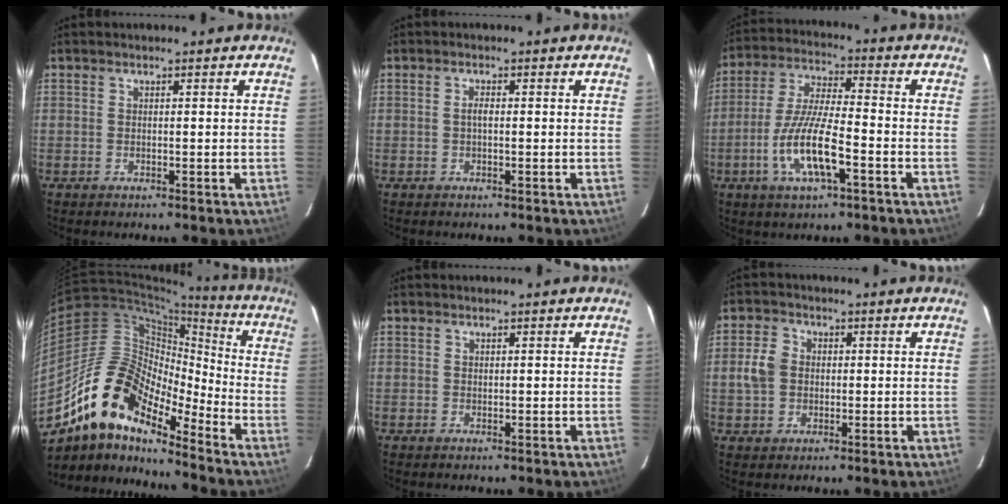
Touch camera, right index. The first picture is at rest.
{"total": 1.1, "force": [-0.1, 0.3, 1.1], "torque": [-0.022, 0.004, -0.003]}
{"total": 12.1, "force": [-4.8, 2.7, 10.8], "torque": [-0.224, -0.008, -0.091]}
{"total": 17.0, "force": [-12.5, 6.1, 9.8], "torque": [-0.164, -0.001, -0.250]}
{"total": 0.0}
{"total": 5.3, "force": [-0.1, 4.5, 2.8], "torque": [-0.063, 0.014, 0.000]}